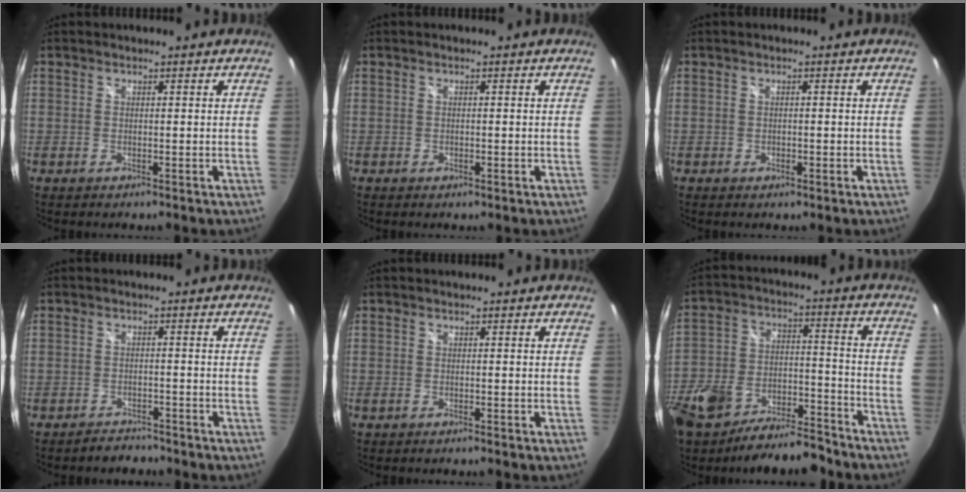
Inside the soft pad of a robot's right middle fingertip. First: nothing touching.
{"total": 0.6, "force": [-0.3, 0.3, 0.4], "torque": [-0.005, 0.000, -0.006]}
{"total": 1.1, "force": [-0.5, 0.7, 0.6], "torque": [-0.009, -0.001, -0.009]}
{"total": 3.7, "force": [-3.4, 1.3, 0.6], "torque": [-0.021, 0.001, -0.051]}
{"total": 0.8, "force": [-0.7, 0.1, 0.3], "torque": [-0.007, -0.003, -0.014]}
{"total": 20.2, "force": [-14.1, 9.4, 11.1], "torque": [-0.252, -0.006, -0.216]}